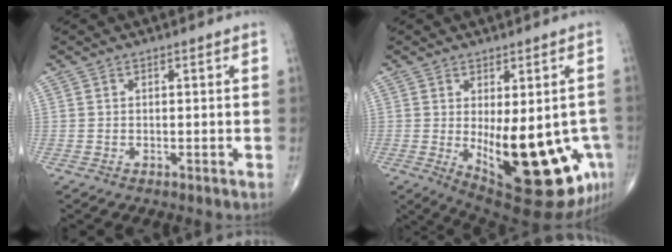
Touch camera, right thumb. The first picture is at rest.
{"total": 21.2, "force": [-5.7, 8.4, 18.6], "torque": [-0.200, -0.022, -0.051]}